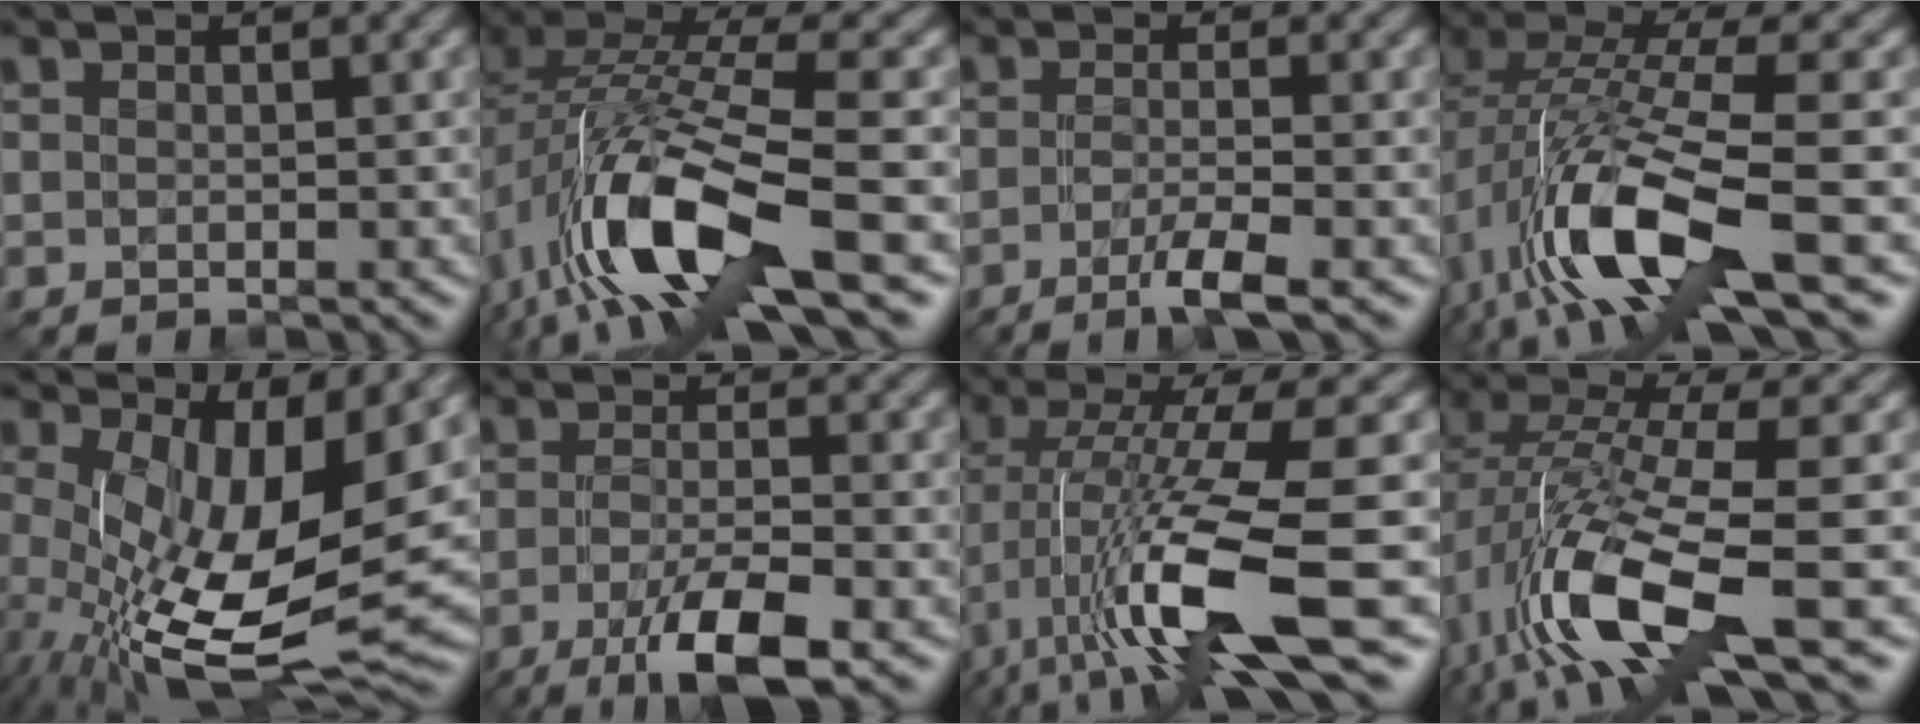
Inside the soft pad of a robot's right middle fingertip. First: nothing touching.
{"total": 12.4, "force": [-4.7, 4.5, 10.5], "torque": [-0.205, 0.007, -0.087]}
{"total": 3.4, "force": [-2.0, 0.4, 2.7], "torque": [-0.038, -0.002, -0.040]}
{"total": 11.4, "force": [-3.7, 3.9, 10.0], "torque": [-0.197, 0.002, -0.069]}
{"total": 12.9, "force": [0.0, 4.9, 11.9], "torque": [-0.214, -0.030, 0.018]}
{"total": 6.1, "force": [-3.4, 1.1, 4.9], "torque": [-0.078, -0.004, -0.058]}
{"total": 11.7, "force": [-4.7, 2.2, 10.5], "torque": [-0.182, -0.003, -0.078]}
{"total": 11.3, "force": [-3.9, 3.4, 10.0], "torque": [-0.200, -0.002, -0.071]}